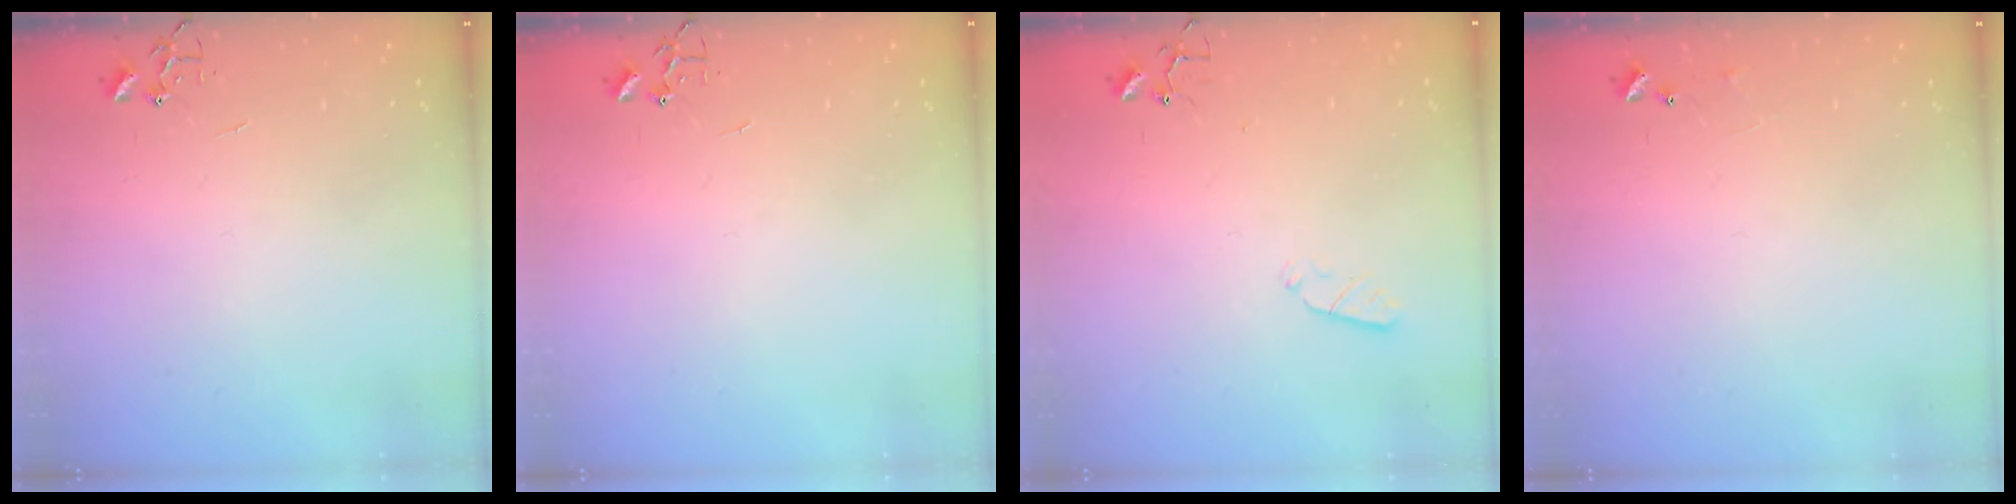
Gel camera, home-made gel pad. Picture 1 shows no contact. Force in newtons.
{"total": 0.0}
{"total": 2.9, "press": 2.8, "slide": 0.5}
{"total": 6.4, "press": 6.3, "slide": 0.5}